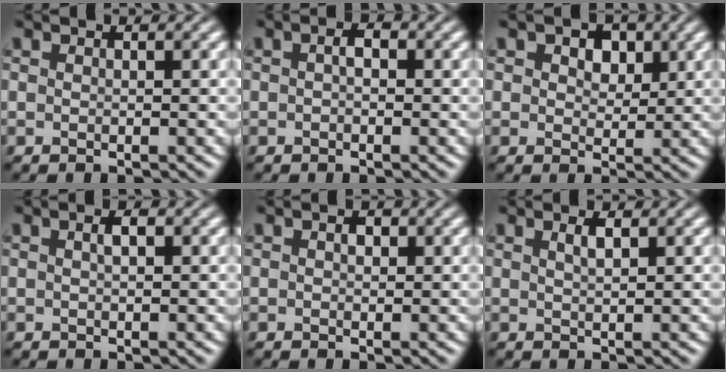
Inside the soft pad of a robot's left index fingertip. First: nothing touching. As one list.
[{"total": 1.3, "force": [0.1, 0.7, 1.1], "torque": [-0.019, 0.003, -0.002]}, {"total": 3.6, "force": [1.5, 2.4, 2.3], "torque": [-0.029, 0.004, 0.009]}, {"total": 1.0, "force": [0.2, 0.4, 0.9], "torque": [-0.017, 0.003, 0.005]}, {"total": 1.0, "force": [0.2, 0.7, 0.7], "torque": [-0.010, 0.001, 0.001]}, {"total": 1.3, "force": [0.7, 0.3, 1.0], "torque": [-0.018, 0.004, 0.012]}]